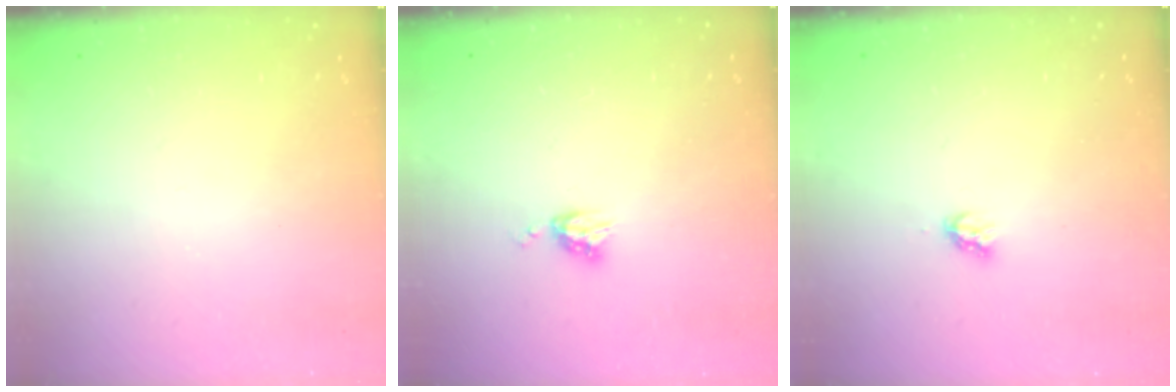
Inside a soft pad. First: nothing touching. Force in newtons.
{"total": 4.4, "press": 4.4, "slide": 0.6}
{"total": 2.4, "press": 2.4, "slide": 0.3}